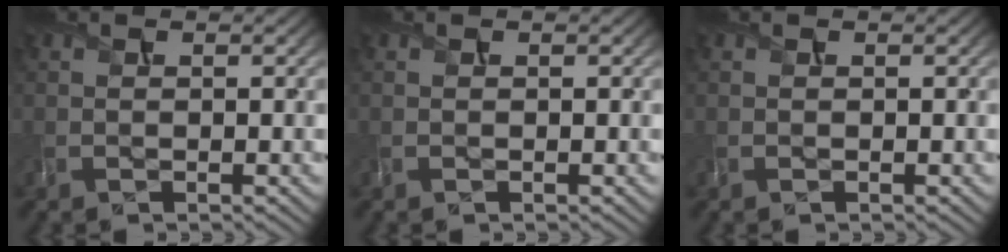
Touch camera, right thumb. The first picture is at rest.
{"total": 0.0}
{"total": 0.0}